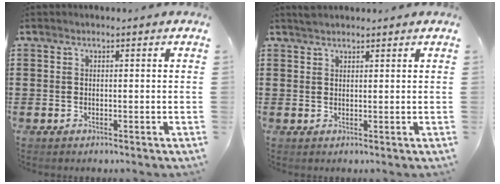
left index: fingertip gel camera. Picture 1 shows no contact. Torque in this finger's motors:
{"motor_torque": [0.54, 0.55, 0.05, -0.01]}